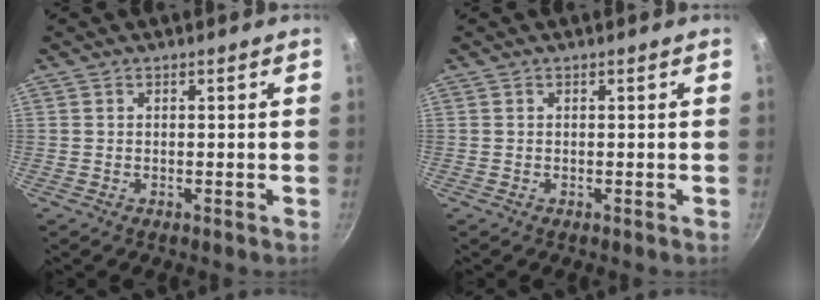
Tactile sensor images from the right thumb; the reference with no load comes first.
{"total": 0.0}